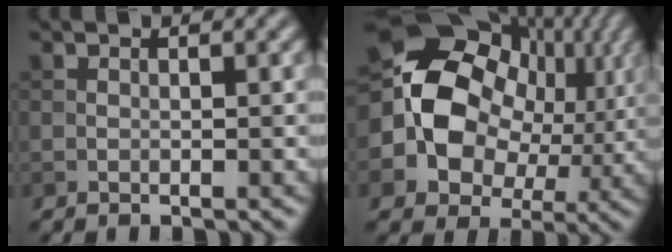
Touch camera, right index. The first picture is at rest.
{"total": 16.4, "force": [1.3, 13.2, 9.7], "torque": [-0.188, -0.003, 0.027]}